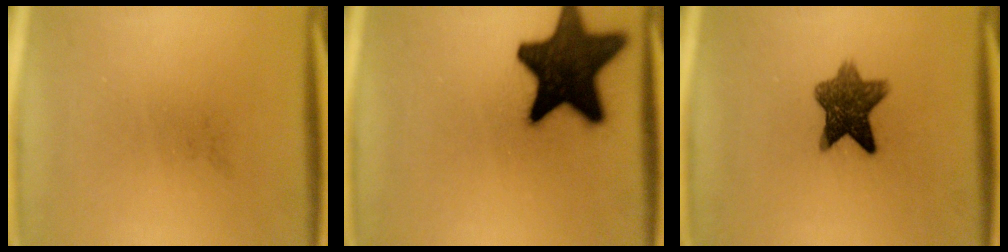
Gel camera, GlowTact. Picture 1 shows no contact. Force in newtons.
{"total": 18.2}
{"total": 8.3}